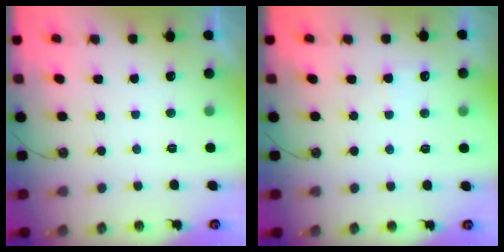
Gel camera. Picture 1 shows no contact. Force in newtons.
{"total": 3.9, "press": 3.9, "slide": 0.4}